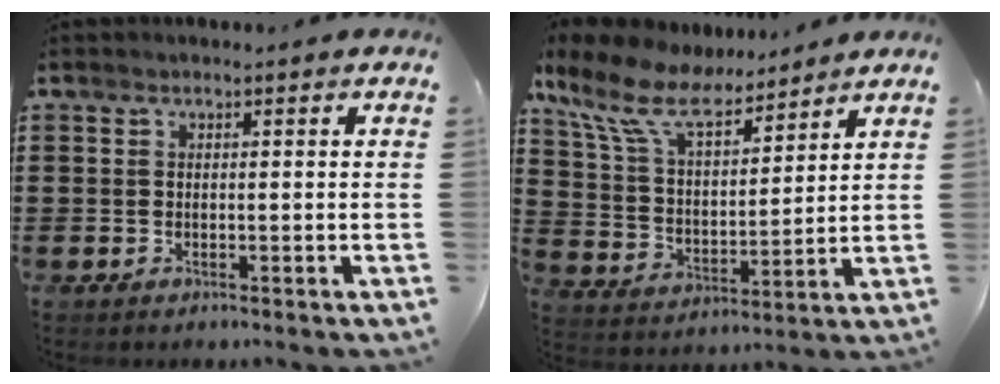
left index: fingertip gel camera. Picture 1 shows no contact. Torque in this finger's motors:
{"motor_torque": [2.14, 0.00, 0.69, 0.21]}